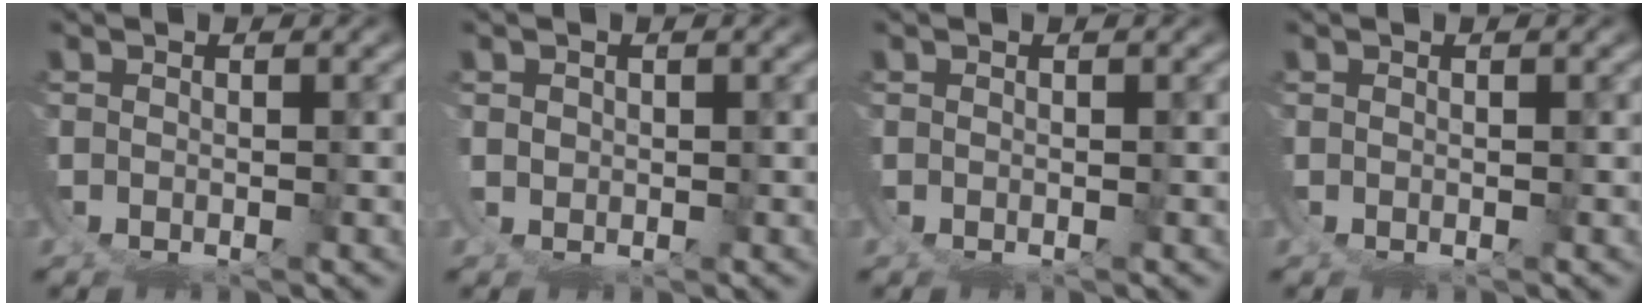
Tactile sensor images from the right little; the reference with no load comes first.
{"total": 0.9, "force": [0.7, 0.0, 0.6], "torque": [-0.022, -0.006, 0.020]}
{"total": 0.0}
{"total": 0.0}